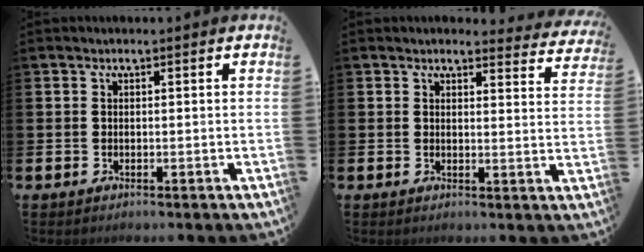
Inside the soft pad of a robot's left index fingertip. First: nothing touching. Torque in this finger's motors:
{"motor_torque": [0.63, -1.51, 0.34, 0.01]}